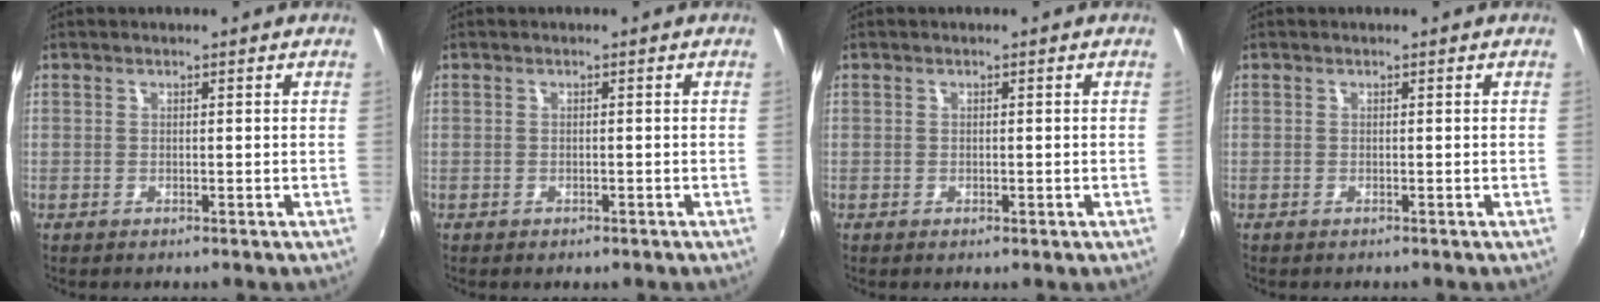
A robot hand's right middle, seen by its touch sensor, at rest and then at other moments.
{"total": 1.2, "force": [-0.8, 0.8, 0.4], "torque": [-0.010, -0.005, -0.012]}
{"total": 0.8, "force": [-0.3, 0.5, 0.5], "torque": [-0.006, -0.004, -0.006]}
{"total": 0.0}